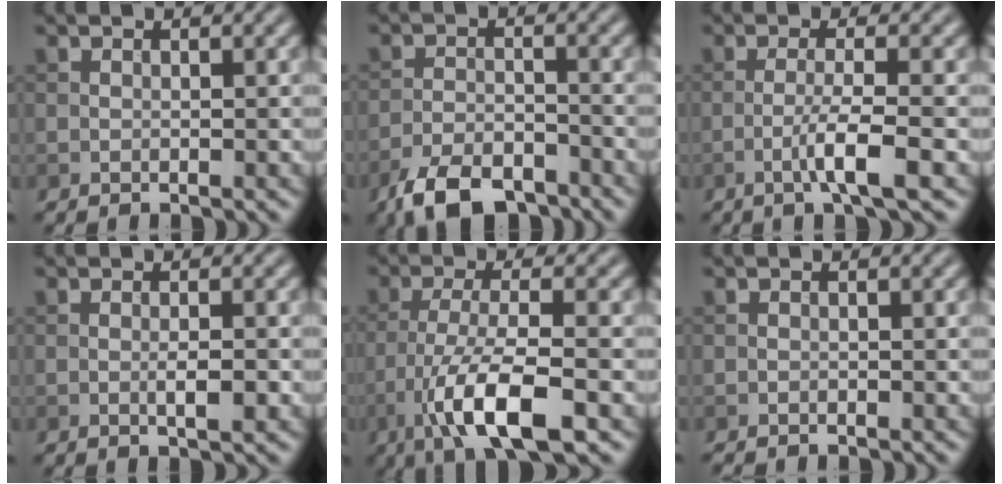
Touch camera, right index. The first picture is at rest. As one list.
[{"total": 6.3, "force": [-4.9, 2.5, 3.1], "torque": [-0.055, -0.008, -0.096]}, {"total": 3.8, "force": [-1.5, 0.3, 3.5], "torque": [-0.061, 0.009, -0.037]}, {"total": 1.6, "force": [-0.4, 0.3, 1.6], "torque": [-0.028, -0.002, -0.008]}, {"total": 8.0, "force": [-3.8, 2.1, 6.7], "torque": [-0.122, -0.001, -0.074]}, {"total": 0.5, "force": [-0.5, 0.0, 0.0], "torque": [0.002, -0.001, -0.010]}]